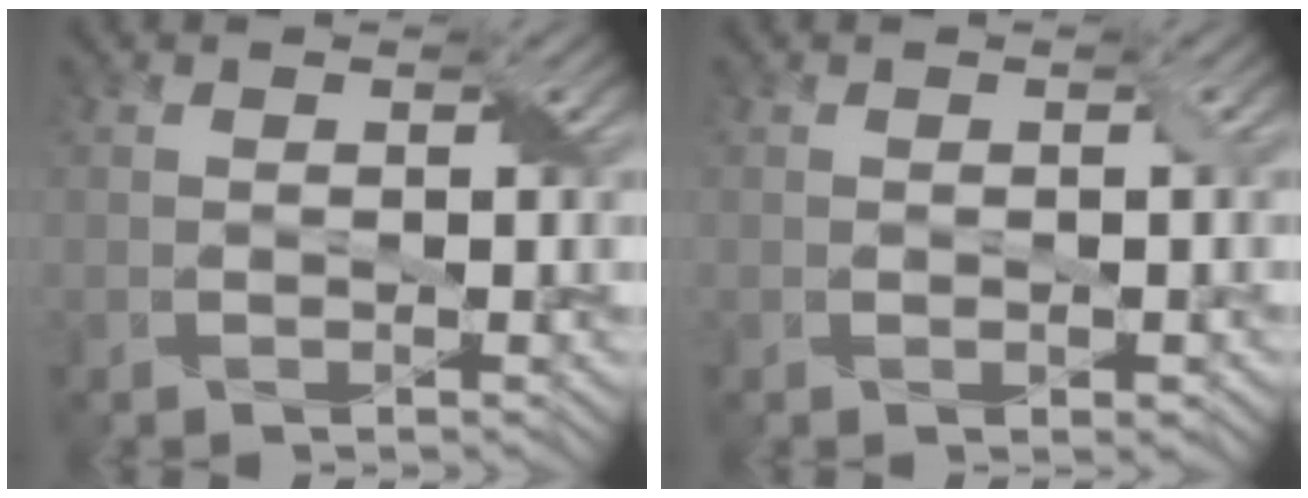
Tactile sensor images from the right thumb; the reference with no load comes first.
{"total": 1.0, "force": [-0.2, 0.5, 0.8], "torque": [-0.012, -0.001, 0.002]}